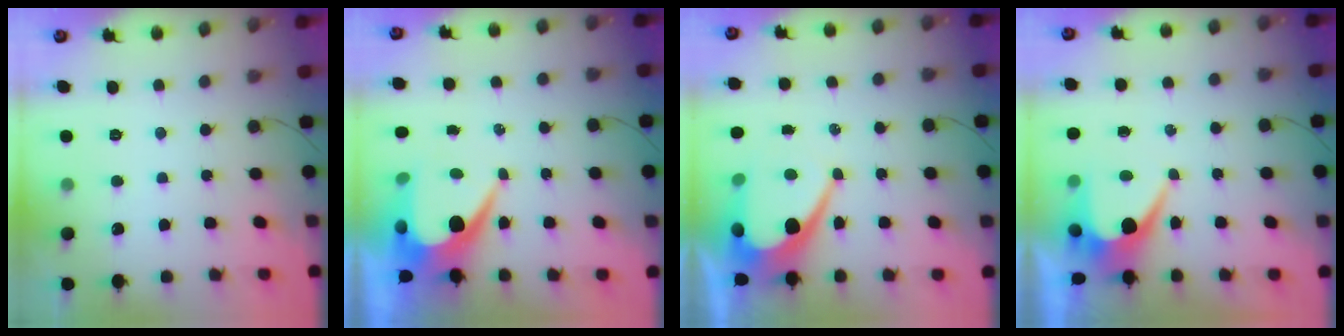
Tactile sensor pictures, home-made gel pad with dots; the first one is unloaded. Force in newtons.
{"total": 10.1, "press": 10.1, "slide": 0.9}
{"total": 11.7, "press": 11.6, "slide": 1.3}
{"total": 7.9, "press": 7.9, "slide": 0.4}